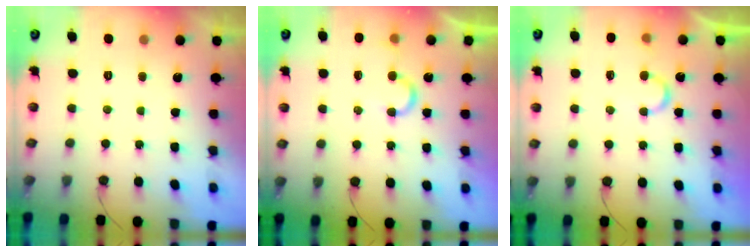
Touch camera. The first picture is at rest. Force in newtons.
{"total": 5.5, "press": 5.3, "slide": 1.5}
{"total": 6.2, "press": 6.2, "slide": 0.5}